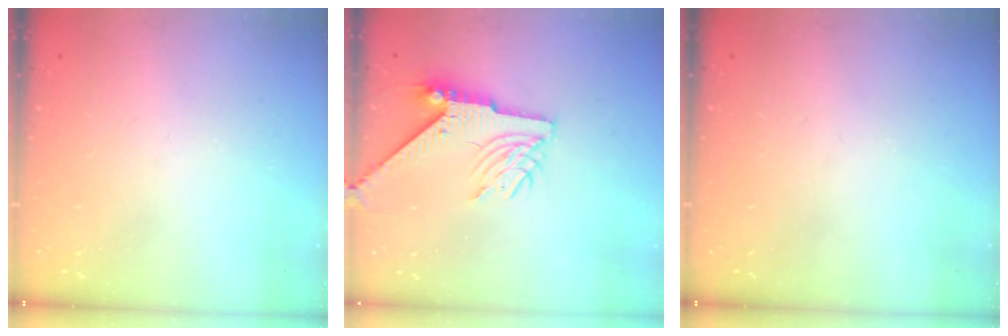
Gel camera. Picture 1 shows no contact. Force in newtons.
{"total": 7.7, "press": 7.7, "slide": 0.6}
{"total": 0.0}